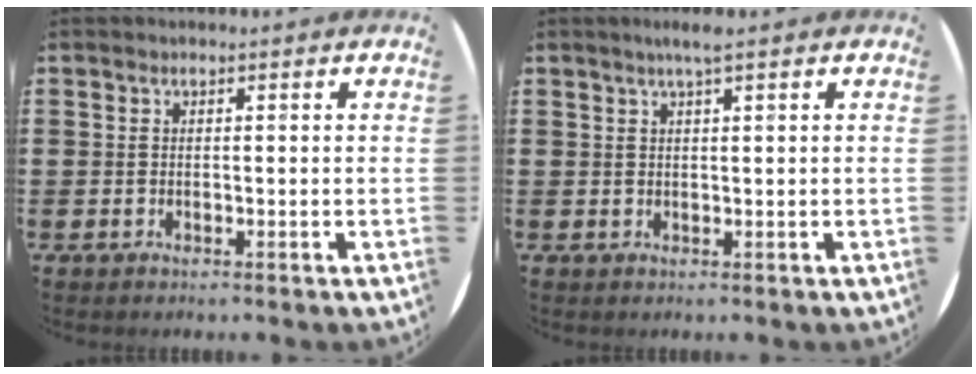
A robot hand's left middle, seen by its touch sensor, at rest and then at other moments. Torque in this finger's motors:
{"motor_torque": [0.57, -0.46, 0.03, 0.07]}